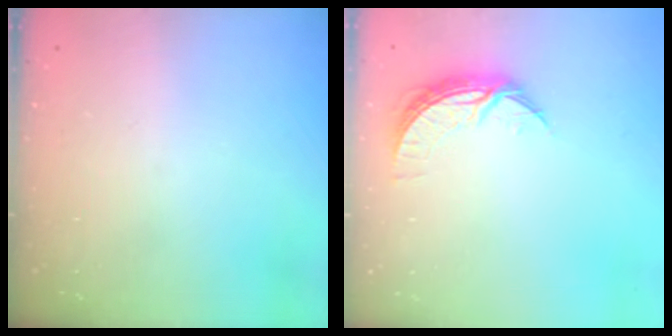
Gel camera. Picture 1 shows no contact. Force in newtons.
{"total": 7.6, "press": 7.6, "slide": 0.1}